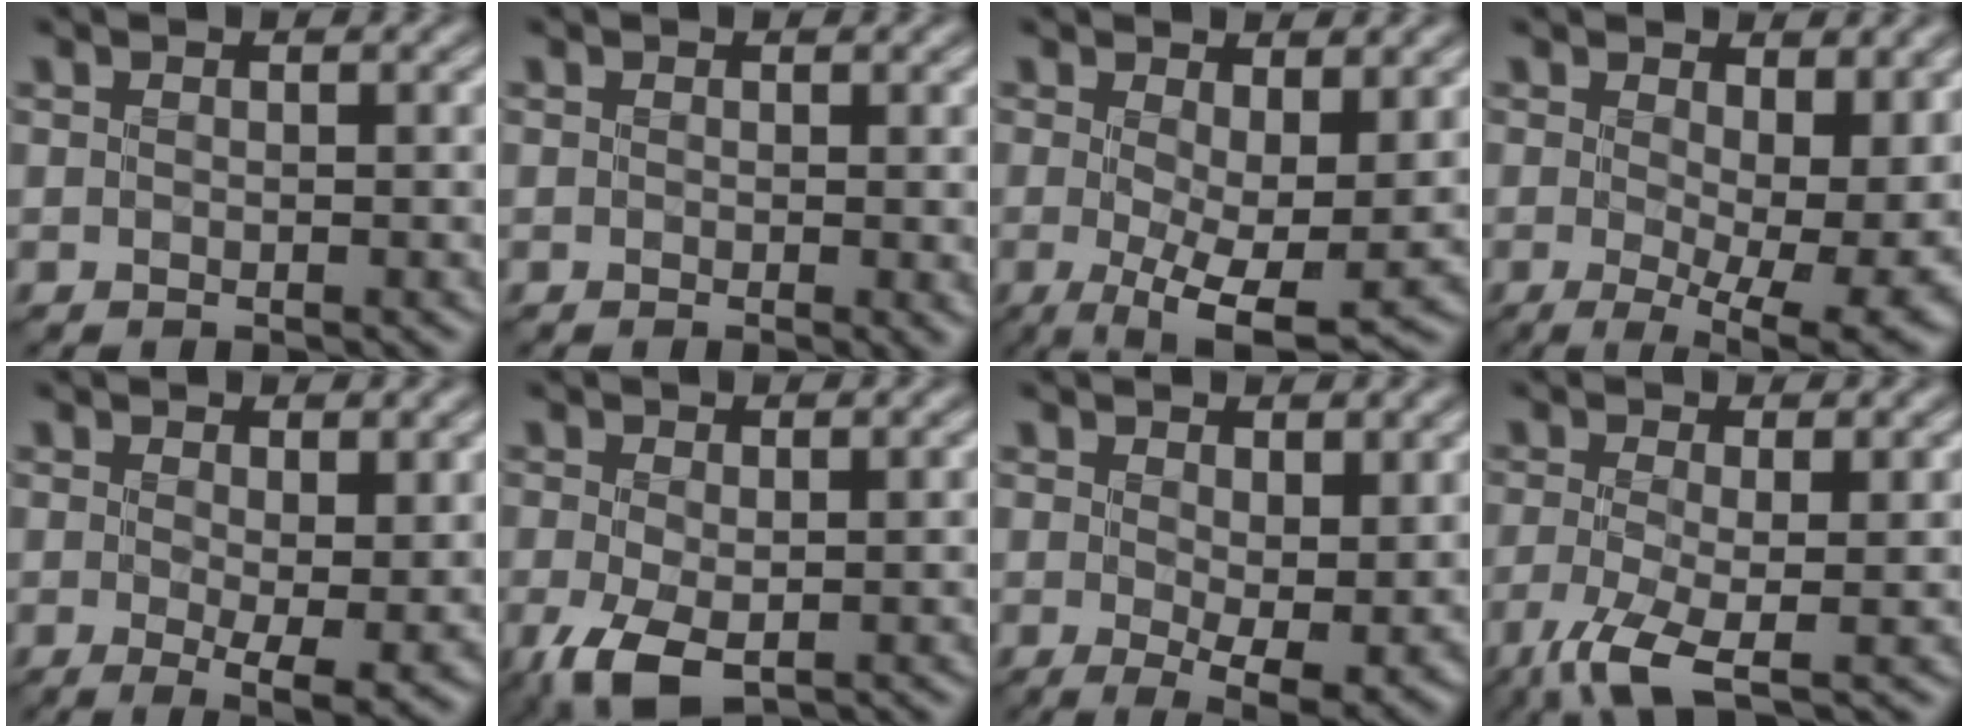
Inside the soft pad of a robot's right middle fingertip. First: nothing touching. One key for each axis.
{"total": 1.0, "fx": 0.2, "fy": 0.0, "fz": 1.0, "tx": -0.011, "ty": -0.003, "tz": 0.001}
{"total": 6.7, "fx": -0.2, "fy": 2.0, "fz": 6.4, "tx": -0.106, "ty": -0.016, "tz": -0.002}
{"total": 10.1, "fx": 0.8, "fy": 4.0, "fz": 9.2, "tx": -0.120, "ty": -0.021, "tz": 0.024}
{"total": 4.4, "fx": 0.5, "fy": 1.1, "fz": 4.2, "tx": -0.063, "ty": -0.017, "tz": 0.012}
{"total": 4.1, "fx": -1.4, "fy": 2.0, "fz": 3.2, "tx": -0.083, "ty": -0.013, "tz": -0.024}
{"total": 5.5, "fx": 0.7, "fy": 2.0, "fz": 5.1, "tx": -0.082, "ty": -0.017, "tz": 0.018}
{"total": 4.6, "fx": -2.2, "fy": 1.0, "fz": 3.9, "tx": -0.090, "ty": -0.012, "tz": -0.048}